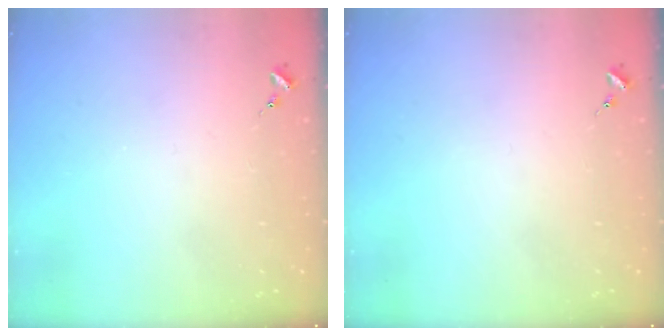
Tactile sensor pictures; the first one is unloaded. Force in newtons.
{"total": 0.0}